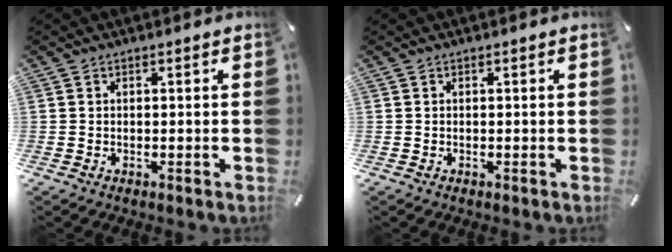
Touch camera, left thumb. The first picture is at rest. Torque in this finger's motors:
{"motor_torque": [0.00, 0.00, -0.05, 0.00, 0.00]}